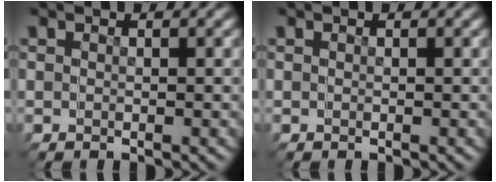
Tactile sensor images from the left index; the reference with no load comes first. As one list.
[{"total": 0.0}]